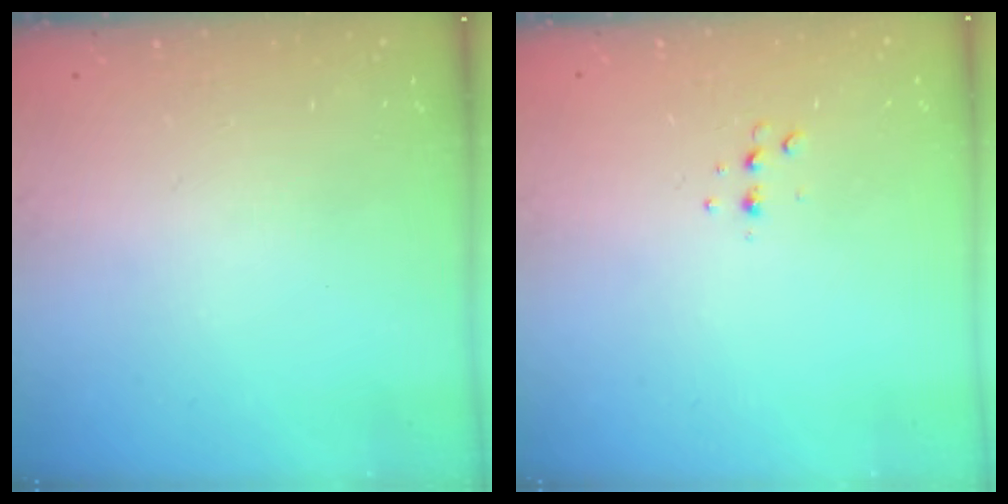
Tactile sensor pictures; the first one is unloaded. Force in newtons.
{"total": 3.9, "press": 3.8, "slide": 1.1}